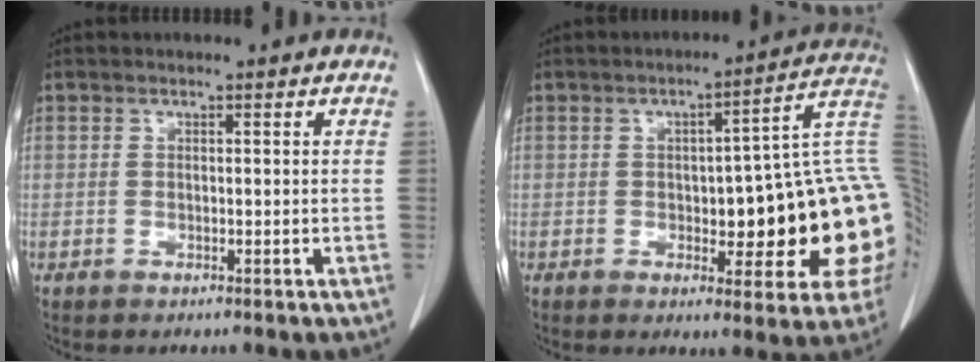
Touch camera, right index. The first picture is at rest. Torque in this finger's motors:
{"motor_torque": [1.66, -0.48, 0.47, 0.09]}